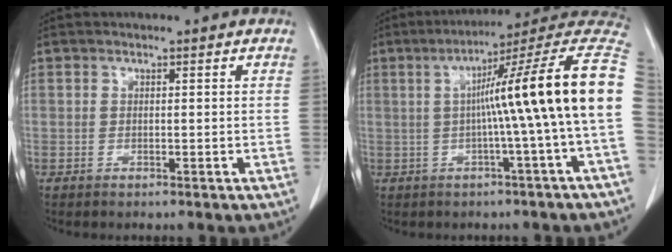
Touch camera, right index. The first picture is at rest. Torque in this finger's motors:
{"motor_torque": [2.14, 0.00, 0.69, 0.21]}